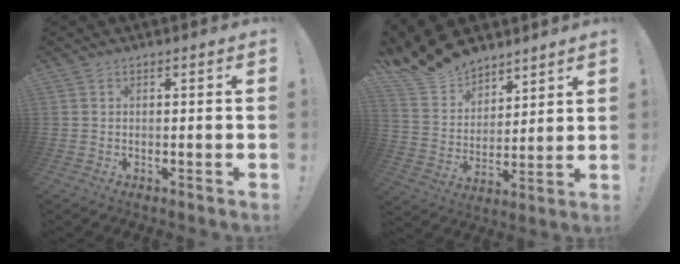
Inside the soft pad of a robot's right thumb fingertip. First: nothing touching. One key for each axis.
{"total": 14.6, "fx": 13.2, "fy": 5.9, "fz": 2.3, "tx": -0.070, "ty": -0.109, "tz": 0.248}